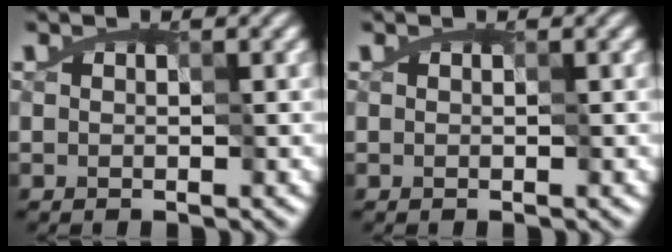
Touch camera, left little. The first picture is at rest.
{"total": 0.0}